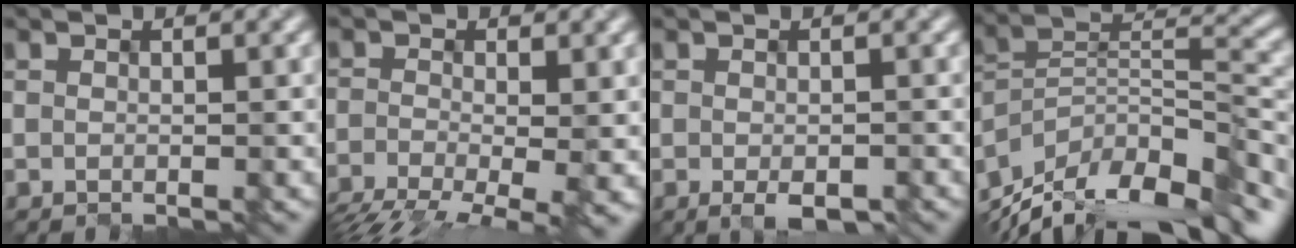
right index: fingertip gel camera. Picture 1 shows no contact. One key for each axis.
{"total": 9.1, "fx": -4.7, "fy": 3.6, "fz": 6.9, "tx": -0.114, "ty": -0.023, "tz": -0.072}
{"total": 2.0, "fx": -1.1, "fy": 0.9, "fz": 1.4, "tx": -0.022, "ty": -0.007, "tz": -0.011}
{"total": 14.4, "fx": -11.3, "fy": 5.1, "fz": 7.3, "tx": -0.155, "ty": 0.026, "tz": -0.186}